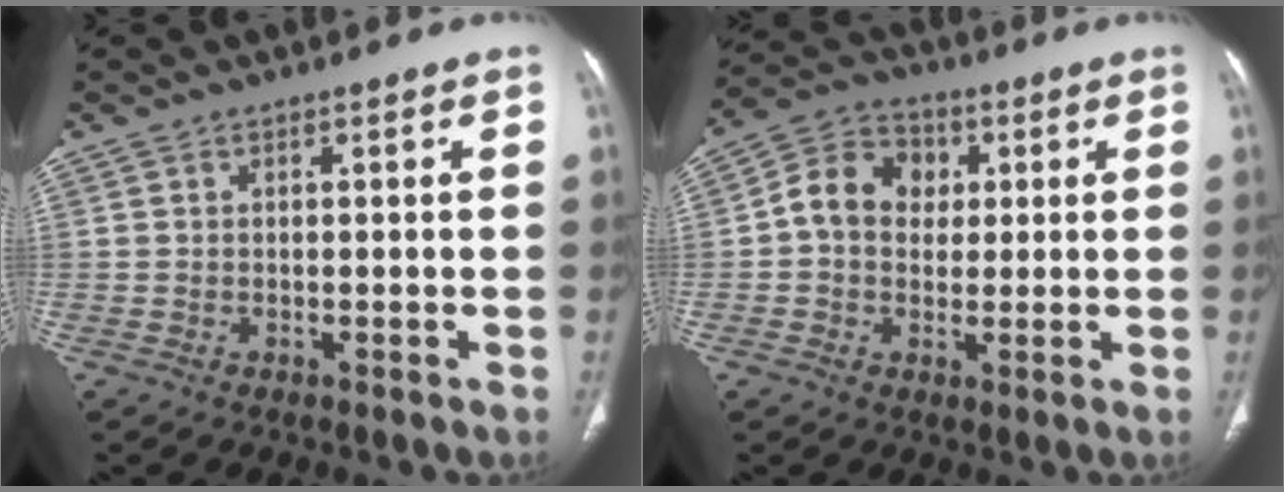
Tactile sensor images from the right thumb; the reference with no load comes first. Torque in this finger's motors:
{"motor_torque": [0.13, 0.03, 0.59, -0.62, 0.07]}